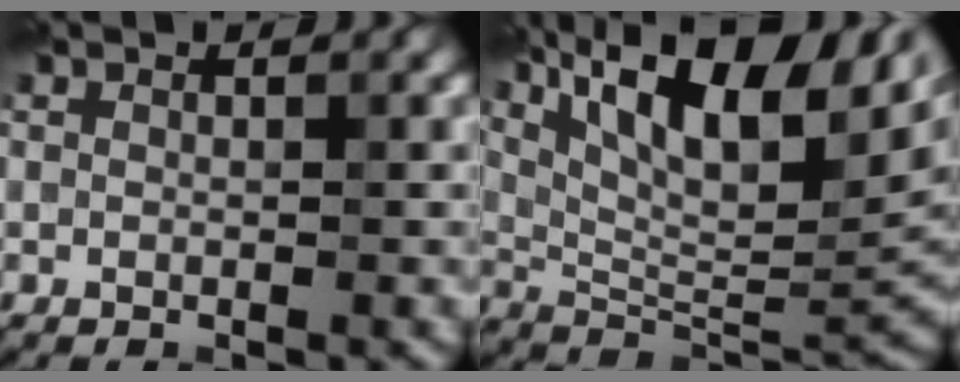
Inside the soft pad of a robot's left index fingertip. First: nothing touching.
{"total": 14.6, "force": [6.8, 5.3, 11.8], "torque": [-0.194, 0.018, 0.120]}